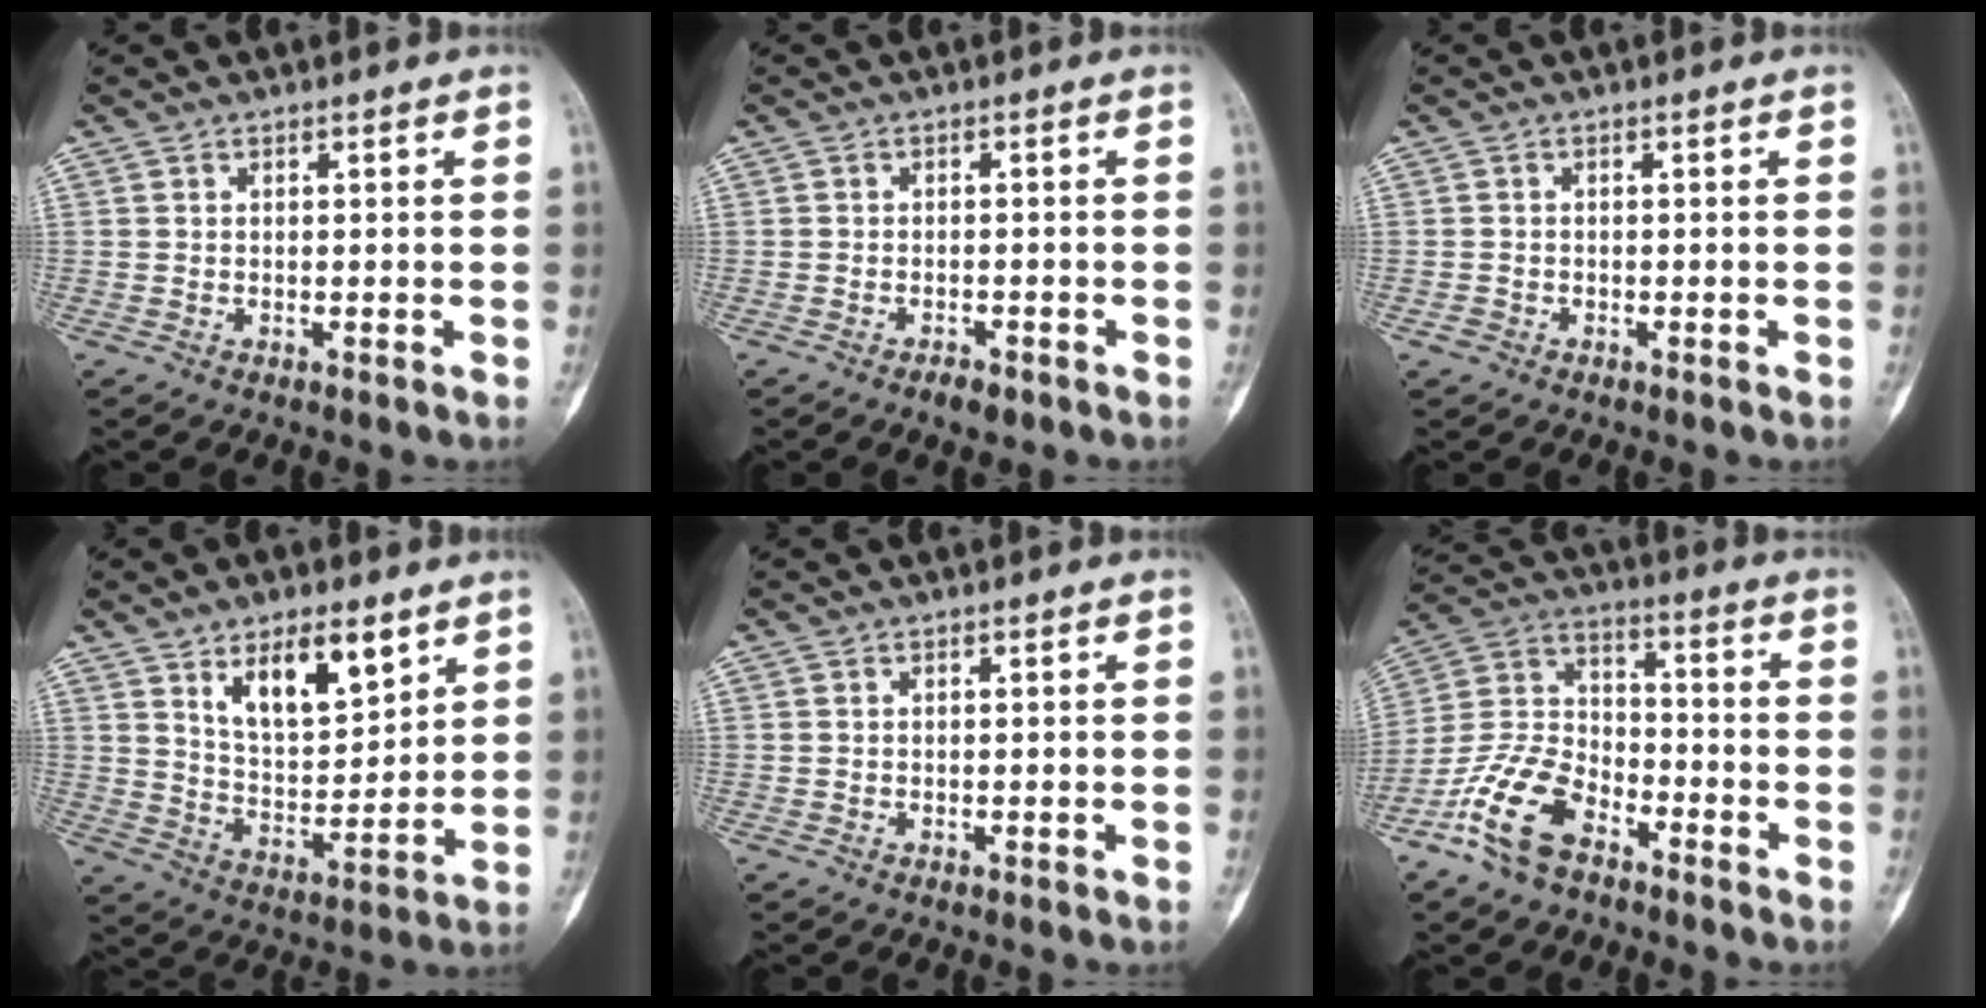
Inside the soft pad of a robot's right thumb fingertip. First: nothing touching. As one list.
[{"total": 2.1, "force": [-1.5, 0.9, 1.2], "torque": [-0.018, 0.006, -0.023]}, {"total": 1.0, "force": [-0.6, 0.8, 0.1], "torque": [0.004, 0.004, -0.014]}, {"total": 12.6, "force": [7.0, 5.6, 8.9], "torque": [-0.121, -0.043, 0.130]}, {"total": 0.0}, {"total": 13.4, "force": [-8.1, 7.2, 7.9], "torque": [-0.154, 0.052, -0.169]}]